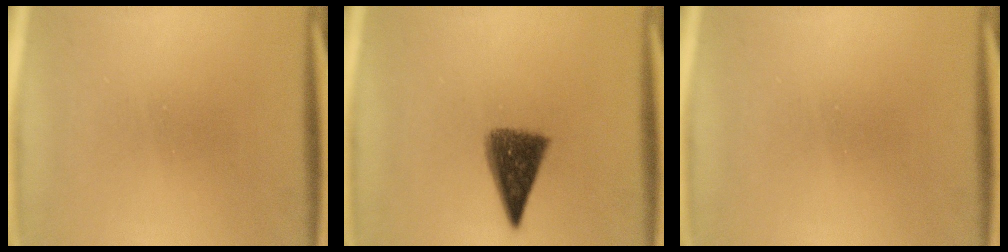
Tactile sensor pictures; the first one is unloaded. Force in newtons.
{"total": 7.9}
{"total": 0.0}